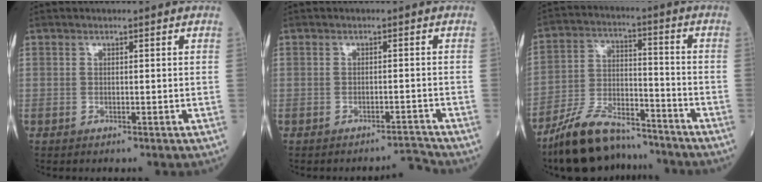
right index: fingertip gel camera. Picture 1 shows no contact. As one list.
[{"total": 2.2, "force": [-2.0, -0.6, -0.4], "torque": [0.013, -0.001, -0.026]}, {"total": 13.2, "force": [-11.3, 4.4, 5.1], "torque": [-0.100, 0.013, -0.201]}]